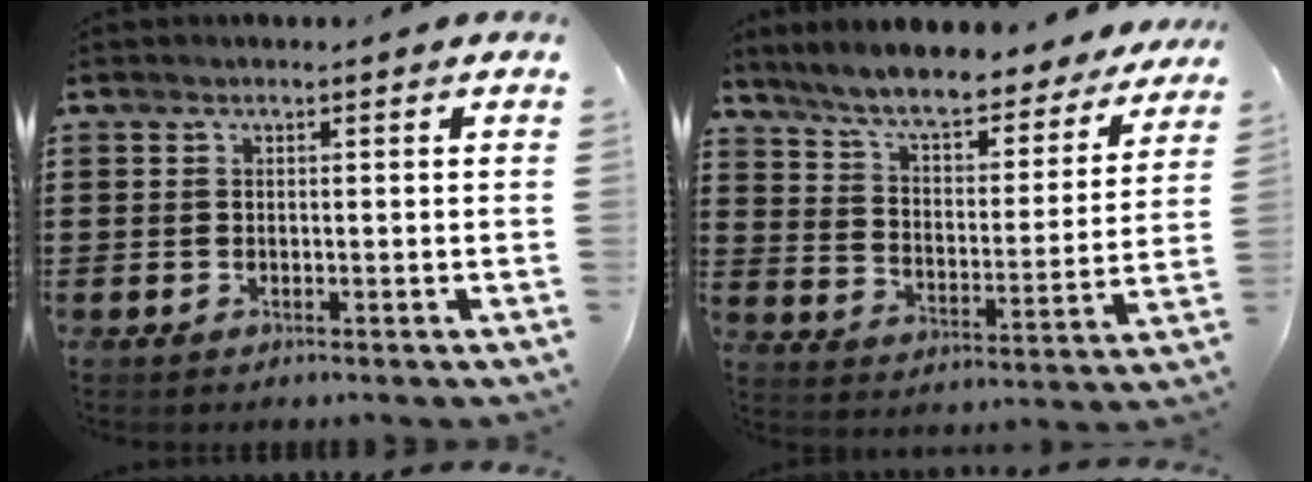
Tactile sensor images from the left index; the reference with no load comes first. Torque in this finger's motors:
{"motor_torque": [1.53, -0.61, 0.47, 0.21]}